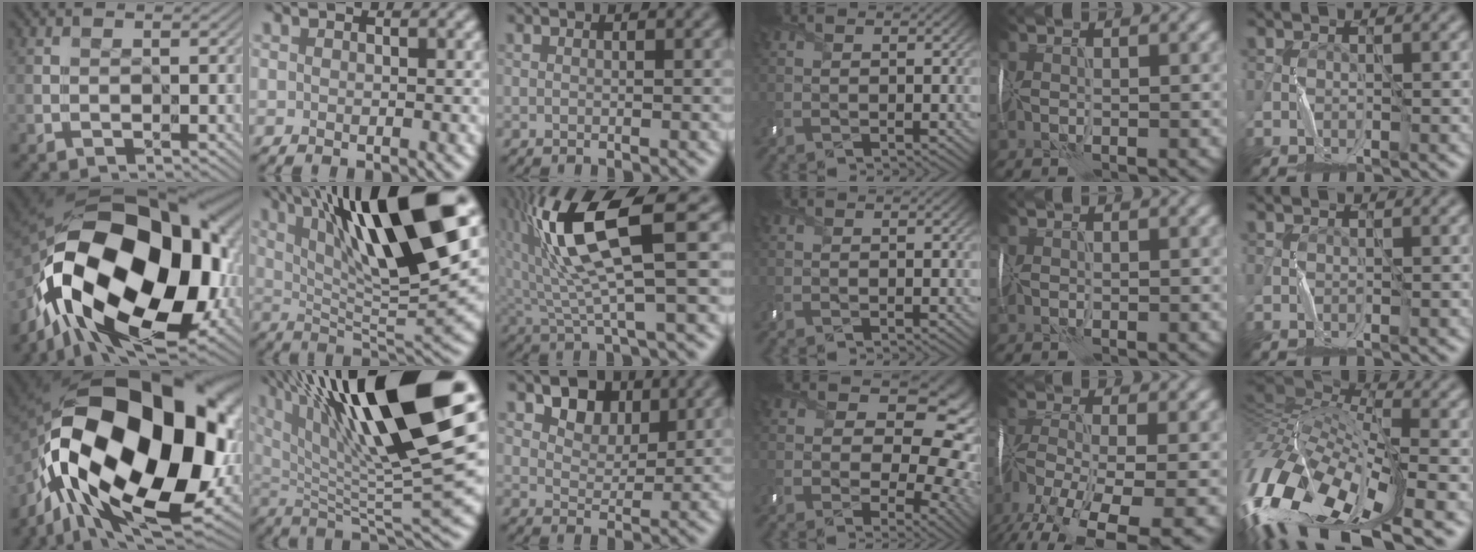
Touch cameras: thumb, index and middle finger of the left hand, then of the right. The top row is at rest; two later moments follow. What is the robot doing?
{"motion": "wrap", "object": "ribbon"}